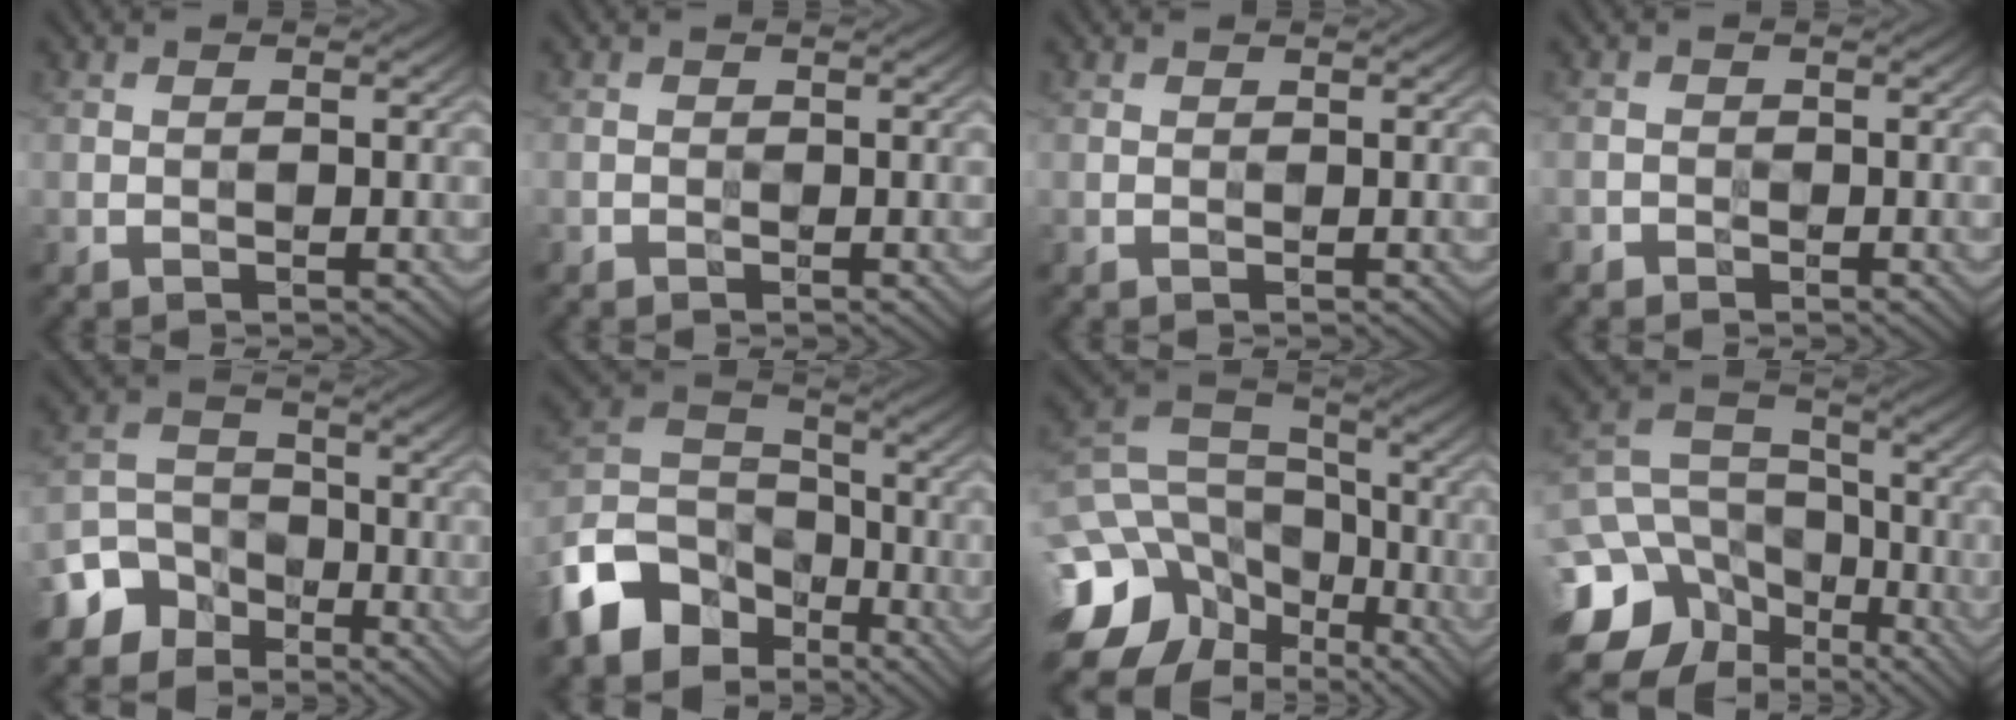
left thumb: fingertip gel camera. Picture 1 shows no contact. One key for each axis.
{"total": 0.5, "fx": -0.2, "fy": 0.3, "fz": -0.4, "tx": 0.007, "ty": -0.007, "tz": -0.004}
{"total": 0.0}
{"total": 1.1, "fx": -0.8, "fy": 0.7, "fz": -0.4, "tx": 0.009, "ty": -0.004, "tz": -0.017}
{"total": 8.1, "fx": -5.2, "fy": 6.0, "fz": 1.9, "tx": -0.050, "ty": -0.014, "tz": -0.118}
{"total": 12.9, "fx": -7.9, "fy": 8.6, "fz": 5.6, "tx": -0.154, "ty": -0.013, "tz": -0.157}
{"total": 16.3, "fx": -7.6, "fy": 12.4, "fz": 7.4, "tx": -0.216, "ty": -0.032, "tz": -0.105}
{"total": 14.3, "fx": -7.4, "fy": 10.6, "fz": 6.2, "tx": -0.183, "ty": -0.031, "tz": -0.110}